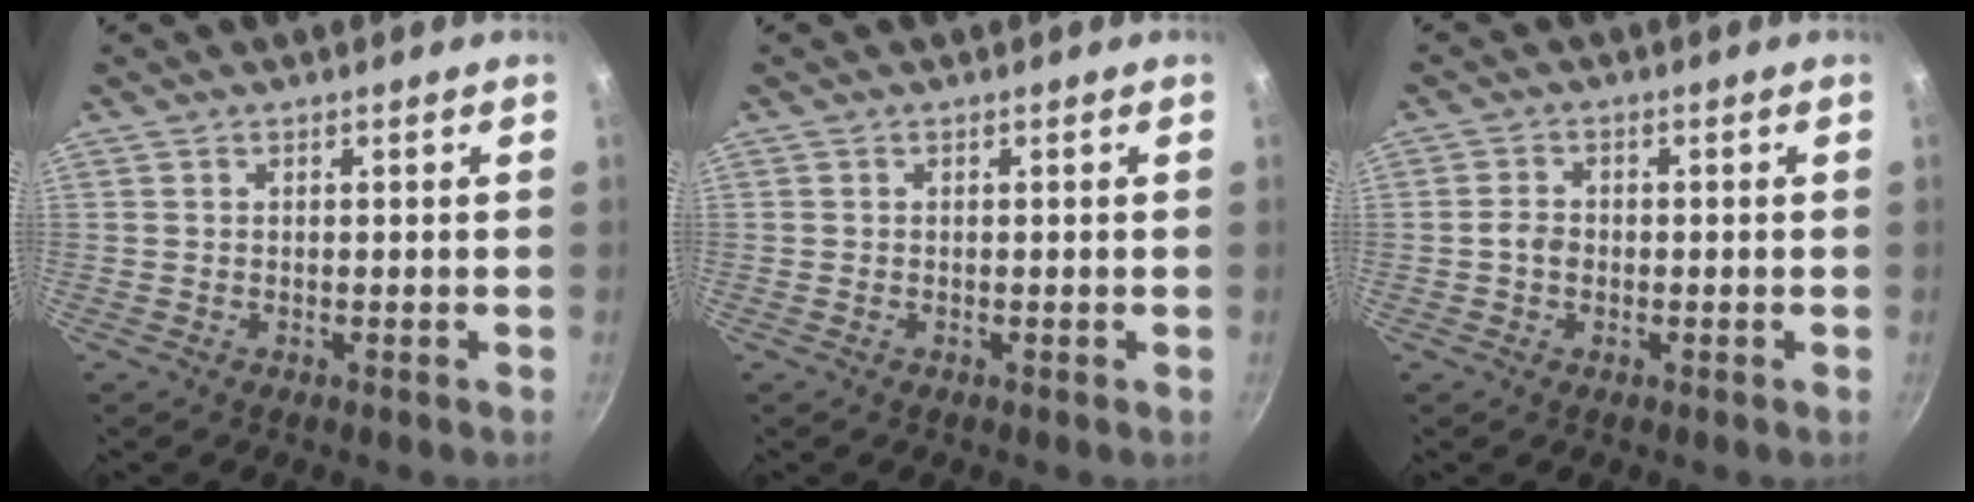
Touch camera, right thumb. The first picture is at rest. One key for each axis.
{"total": 0.0}
{"total": 2.8, "fx": -0.5, "fy": 2.2, "fz": 1.6, "tx": -0.026, "ty": 0.013, "tz": -0.012}